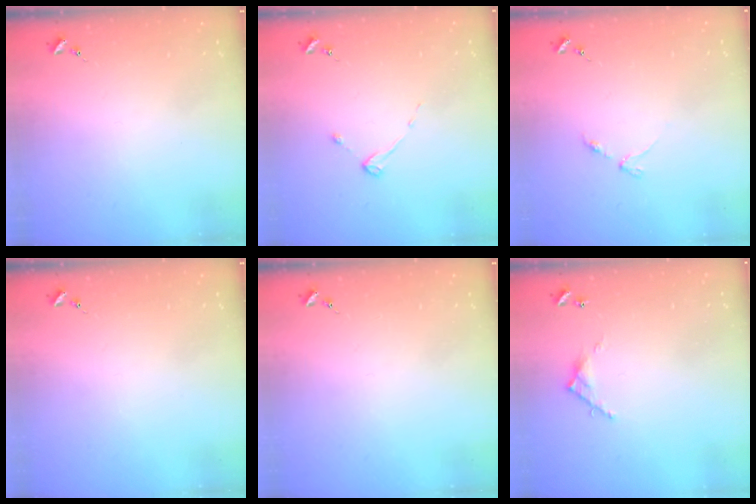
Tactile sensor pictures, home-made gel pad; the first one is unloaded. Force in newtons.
{"total": 2.6, "press": 2.5, "slide": 0.4}
{"total": 3.2, "press": 3.1, "slide": 0.5}
{"total": 0.0}
{"total": 0.0}
{"total": 5.5, "press": 5.5, "slide": 0.3}